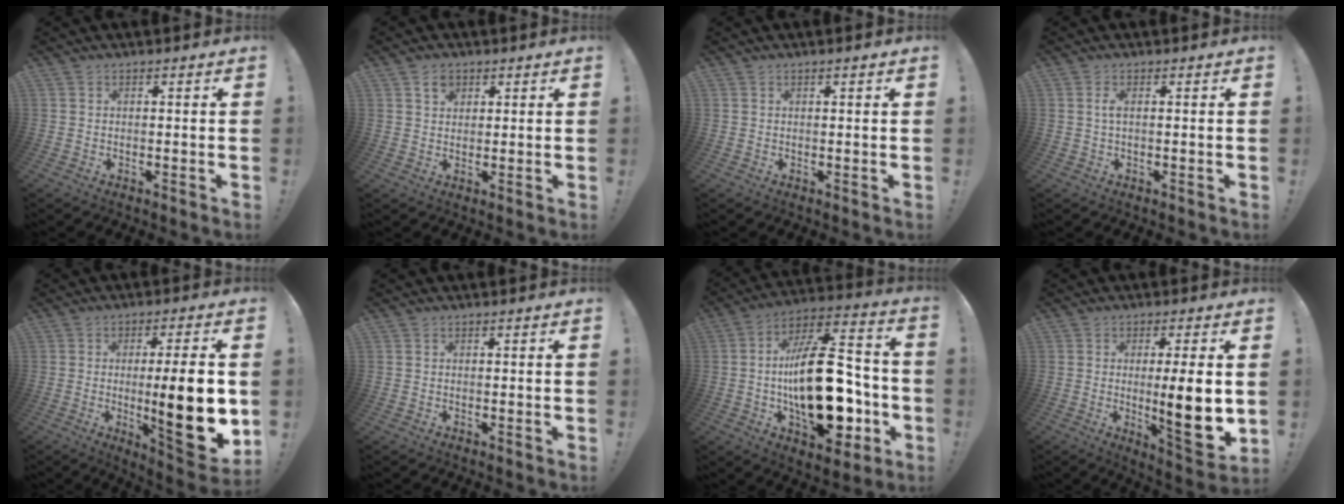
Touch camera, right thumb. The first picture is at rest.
{"total": 3.9, "force": [2.0, 2.9, 1.7], "torque": [-0.018, -0.004, 0.034]}
{"total": 0.7, "force": [0.5, 0.0, 0.5], "torque": [-0.002, -0.002, 0.006]}
{"total": 1.6, "force": [0.1, 0.1, 1.6], "torque": [-0.032, 0.001, 0.000]}
{"total": 18.6, "force": [-1.9, 3.2, 18.2], "torque": [-0.259, -0.011, -0.023]}
{"total": 0.0}
{"total": 29.7, "force": [-4.2, 14.1, 25.8], "torque": [-0.439, 0.031, -0.060]}
{"total": 12.7, "force": [-0.5, 2.0, 12.5], "torque": [-0.176, -0.015, -0.008]}